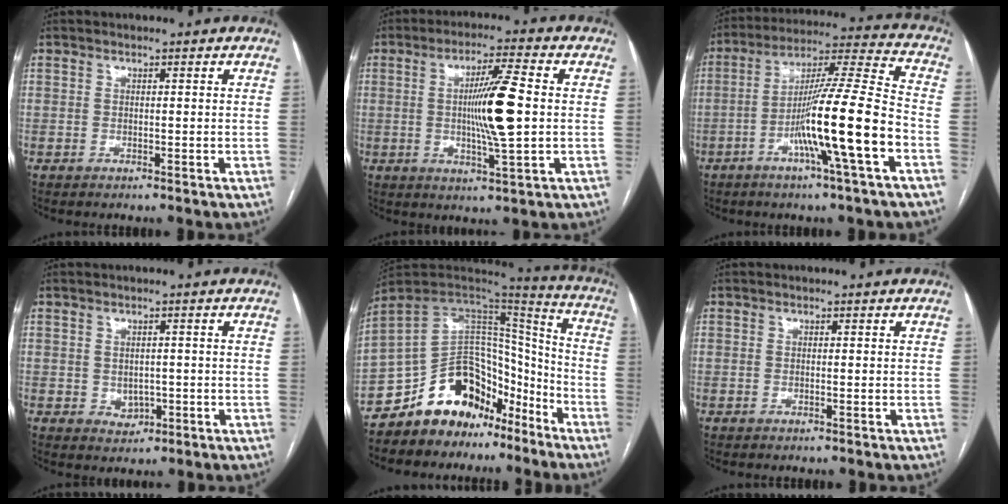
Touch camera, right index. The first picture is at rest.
{"total": 10.2, "force": [0.2, 0.6, 10.2], "torque": [-0.178, 0.000, 0.003]}
{"total": 16.1, "force": [-5.5, -0.9, 15.1], "torque": [-0.264, 0.001, -0.100]}
{"total": 2.5, "force": [-0.5, 2.0, 1.3], "torque": [-0.015, 0.001, 0.002]}
{"total": 16.8, "force": [-12.4, 9.8, 5.8], "torque": [-0.086, 0.085, -0.208]}
{"total": 0.0}